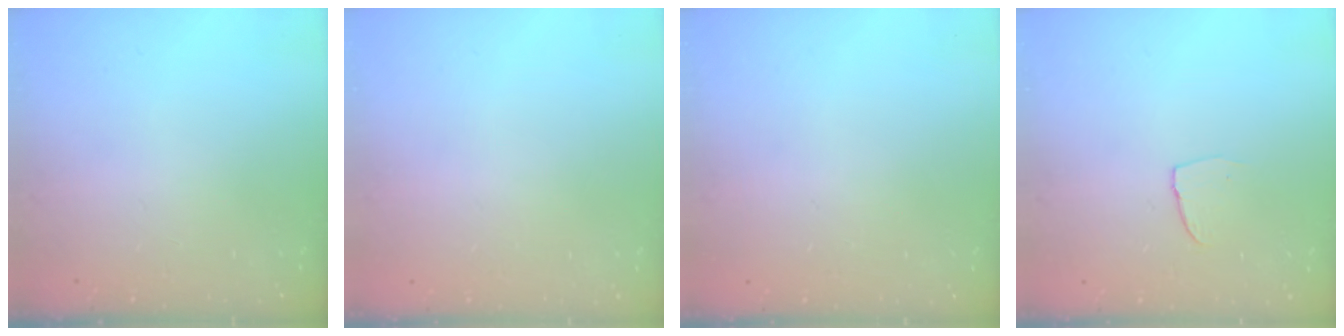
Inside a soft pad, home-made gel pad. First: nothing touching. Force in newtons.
{"total": 0.0}
{"total": 0.0}
{"total": 3.8, "press": 3.8, "slide": 0.3}